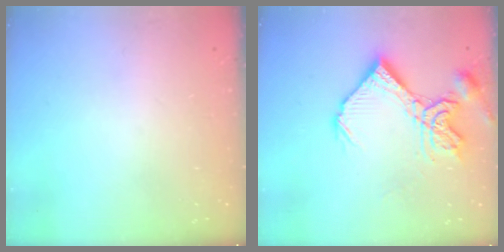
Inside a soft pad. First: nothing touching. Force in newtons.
{"total": 20.3, "press": 20.2, "slide": 2.2}